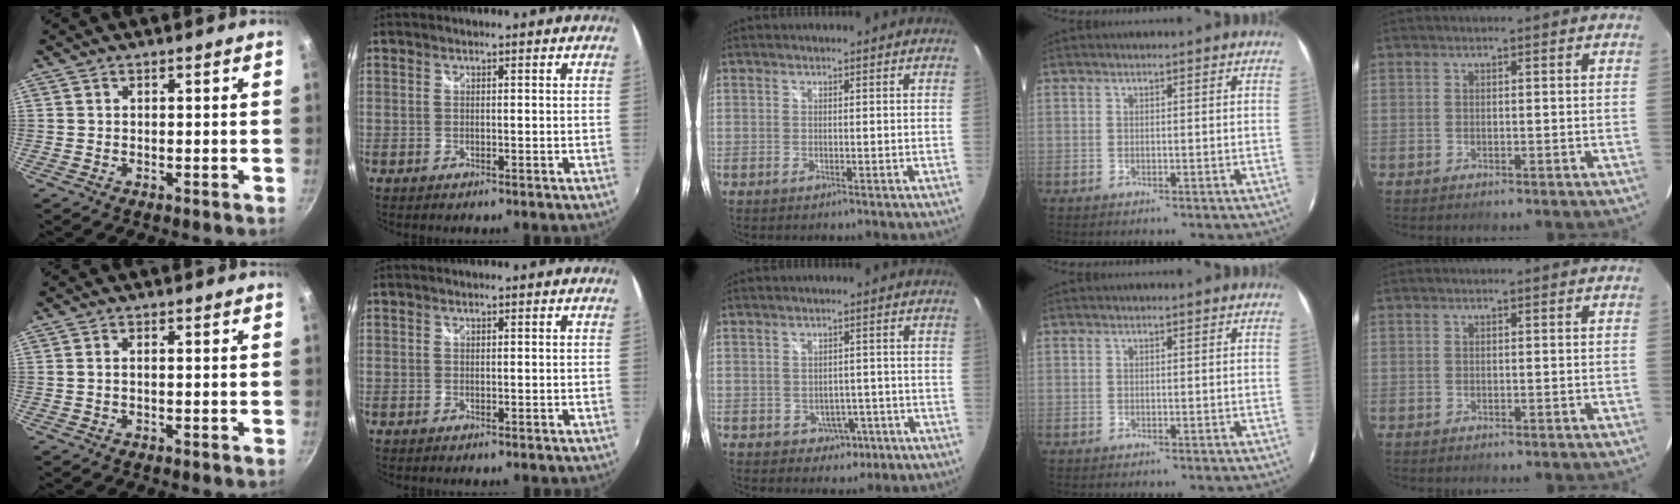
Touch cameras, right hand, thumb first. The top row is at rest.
{"thumb": {"total": 1.0, "force": [-0.1, 0.4, 0.9], "torque": [-0.024, 0.007, -0.004]}, "middle": {"total": 4.4, "force": [-1.9, 3.8, 1.5], "torque": [-0.037, 0.009, -0.010]}}